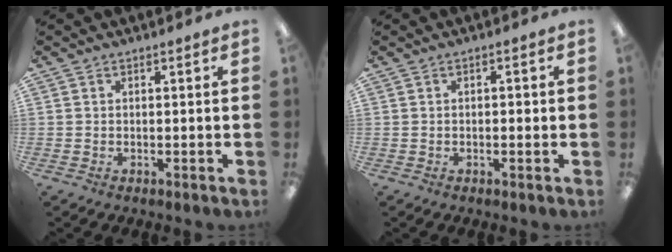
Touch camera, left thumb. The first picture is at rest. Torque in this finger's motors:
{"motor_torque": [-0.09, -0.11, -0.10, -0.05, 0.03]}